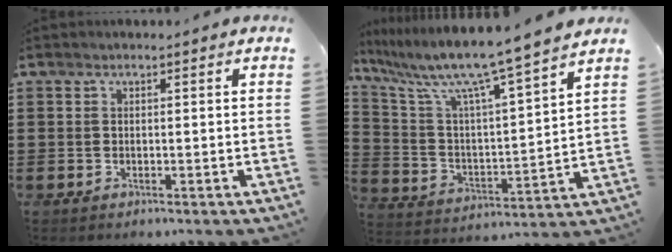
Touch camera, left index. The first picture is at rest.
{"total": 9.5, "force": [7.9, -0.7, 5.1], "torque": [-0.133, -0.064, 0.124]}